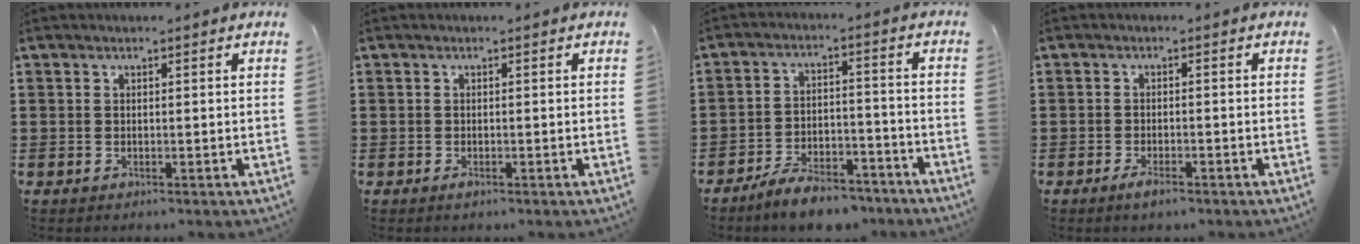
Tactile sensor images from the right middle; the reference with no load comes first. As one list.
[{"total": 0.6, "force": [-0.4, 0.2, 0.4], "torque": [-0.010, -0.007, -0.005]}, {"total": 6.7, "force": [-6.2, 1.4, 2.4], "torque": [-0.046, 0.009, -0.117]}, {"total": 2.1, "force": [-1.3, 0.5, 1.5], "torque": [-0.035, -0.005, -0.026]}]